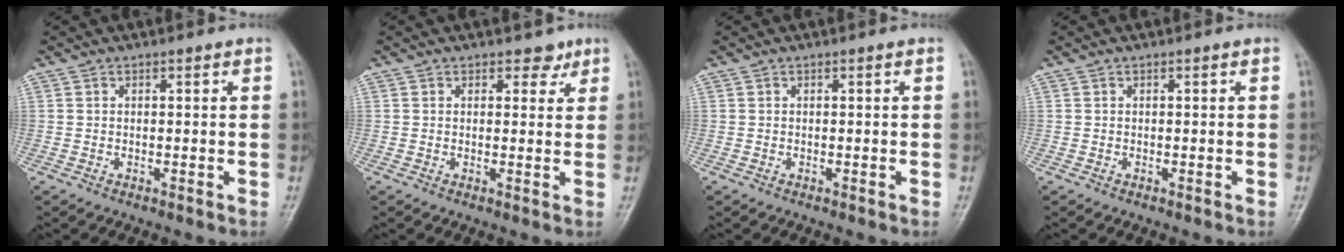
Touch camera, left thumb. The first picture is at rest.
{"total": 2.5, "force": [1.7, 1.7, 0.7], "torque": [0.011, -0.008, 0.019]}
{"total": 0.0}
{"total": 0.0}